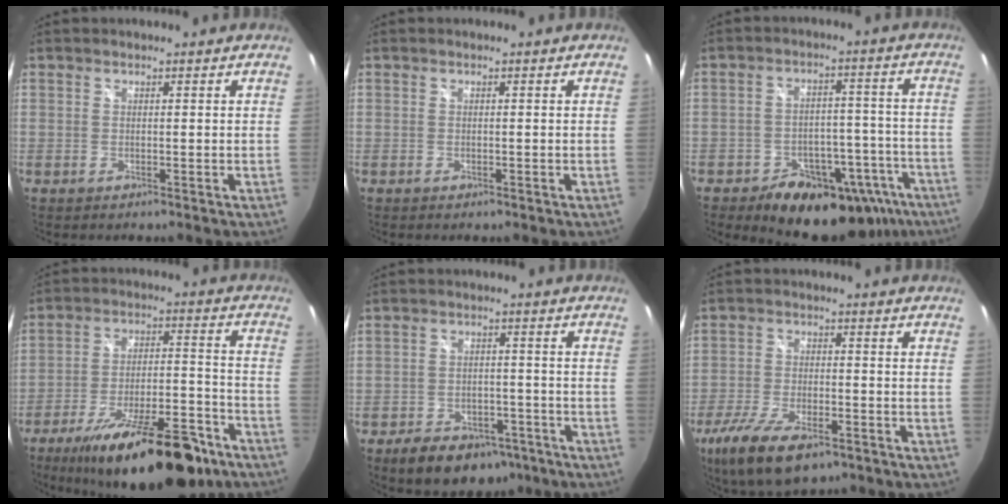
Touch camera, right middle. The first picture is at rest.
{"total": 0.6, "force": [-0.5, 0.2, 0.3], "torque": [-0.006, 0.000, -0.007]}
{"total": 21.1, "force": [-14.6, 11.8, 9.7], "torque": [-0.141, 0.042, -0.167]}
{"total": 23.7, "force": [-17.0, 7.5, 14.8], "torque": [-0.239, -0.017, -0.244]}
{"total": 12.8, "force": [-8.7, 7.4, 5.9], "torque": [-0.132, 0.013, -0.112]}
{"total": 13.9, "force": [-8.8, 5.4, 9.3], "torque": [-0.207, -0.038, -0.156]}